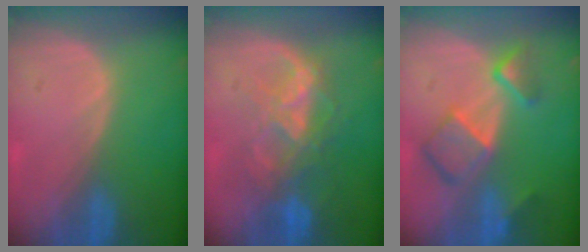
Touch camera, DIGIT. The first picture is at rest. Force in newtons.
{"total": 8.3, "press": 7.4, "slide": 3.8}
{"total": 7.9, "press": 6.8, "slide": 3.9}